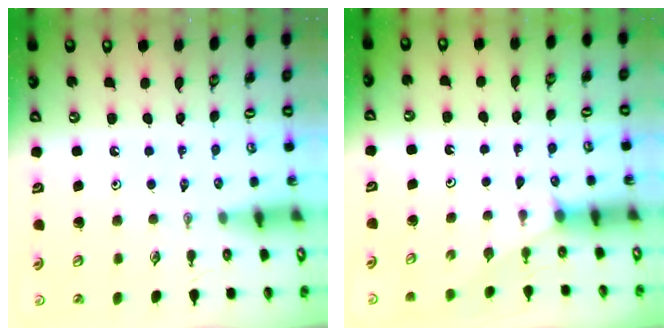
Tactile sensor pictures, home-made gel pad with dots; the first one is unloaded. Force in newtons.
{"total": 1.8, "press": 1.8, "slide": 0.2}